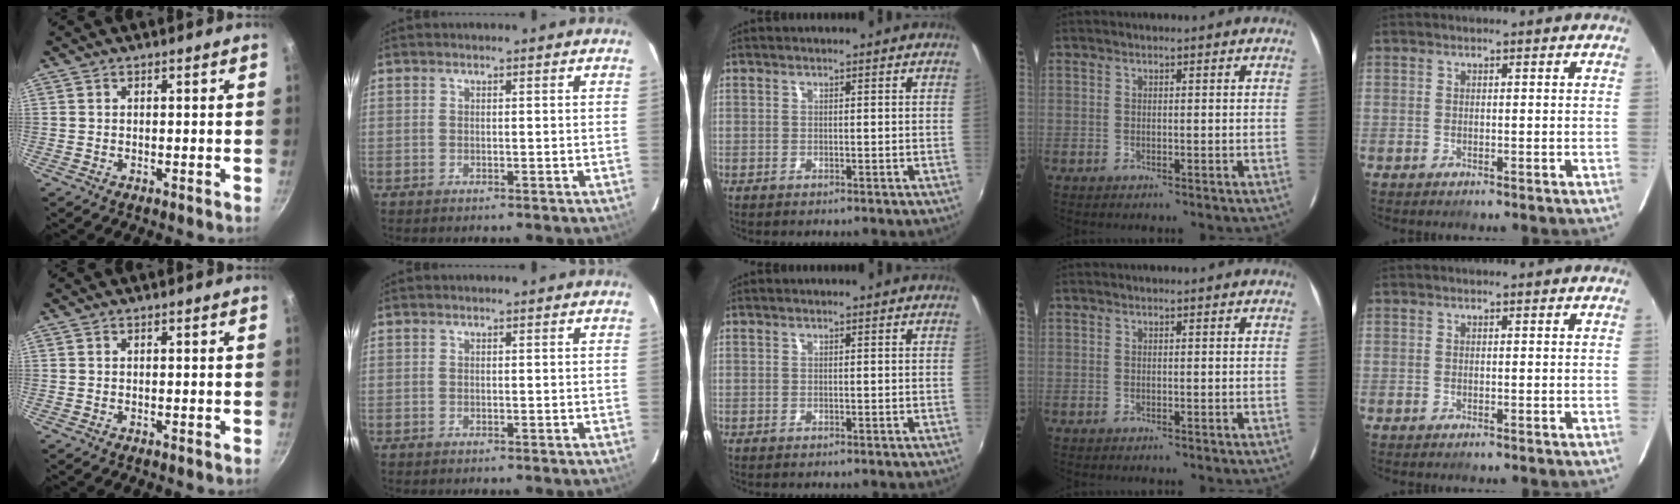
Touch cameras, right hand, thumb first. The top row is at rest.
{}